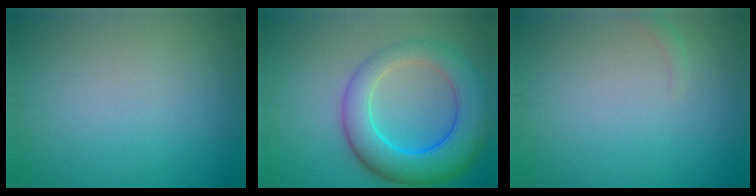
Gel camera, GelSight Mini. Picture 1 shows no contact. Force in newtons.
{"total": 8.4, "press": 8.4, "slide": 0.2}
{"total": 0.7, "press": 0.7, "slide": 0.2}